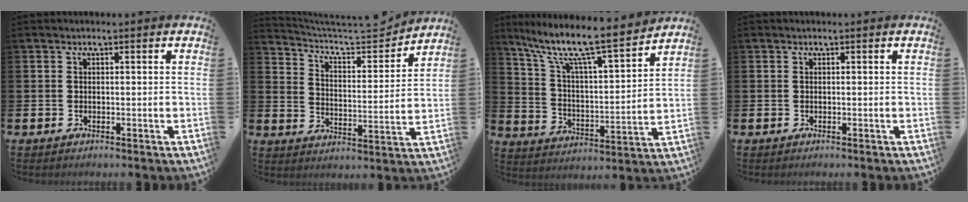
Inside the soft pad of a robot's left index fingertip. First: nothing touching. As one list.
[{"total": 7.0, "force": [6.6, 1.2, 1.7], "torque": [-0.061, -0.056, 0.112]}, {"total": 10.3, "force": [8.7, 1.1, 5.4], "torque": [-0.136, -0.061, 0.141]}, {"total": 0.0}]